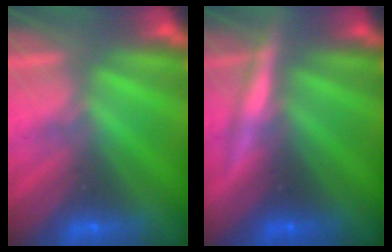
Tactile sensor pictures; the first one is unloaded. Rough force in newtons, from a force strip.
{"total": 3.4}